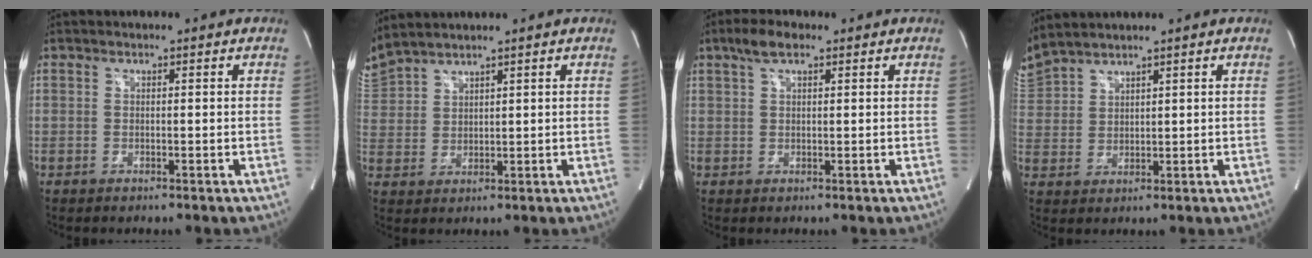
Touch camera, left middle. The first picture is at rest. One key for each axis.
{"total": 7.0, "fx": 6.6, "fy": 0.7, "fz": 2.3, "tx": -0.069, "ty": 0.021, "tz": 0.142}
{"total": 3.8, "fx": 2.4, "fy": 1.2, "fz": 2.6, "tx": -0.060, "ty": 0.015, "tz": 0.047}
{"total": 6.1, "fx": 5.8, "fy": 0.4, "fz": 2.1, "tx": -0.065, "ty": 0.020, "tz": 0.127}